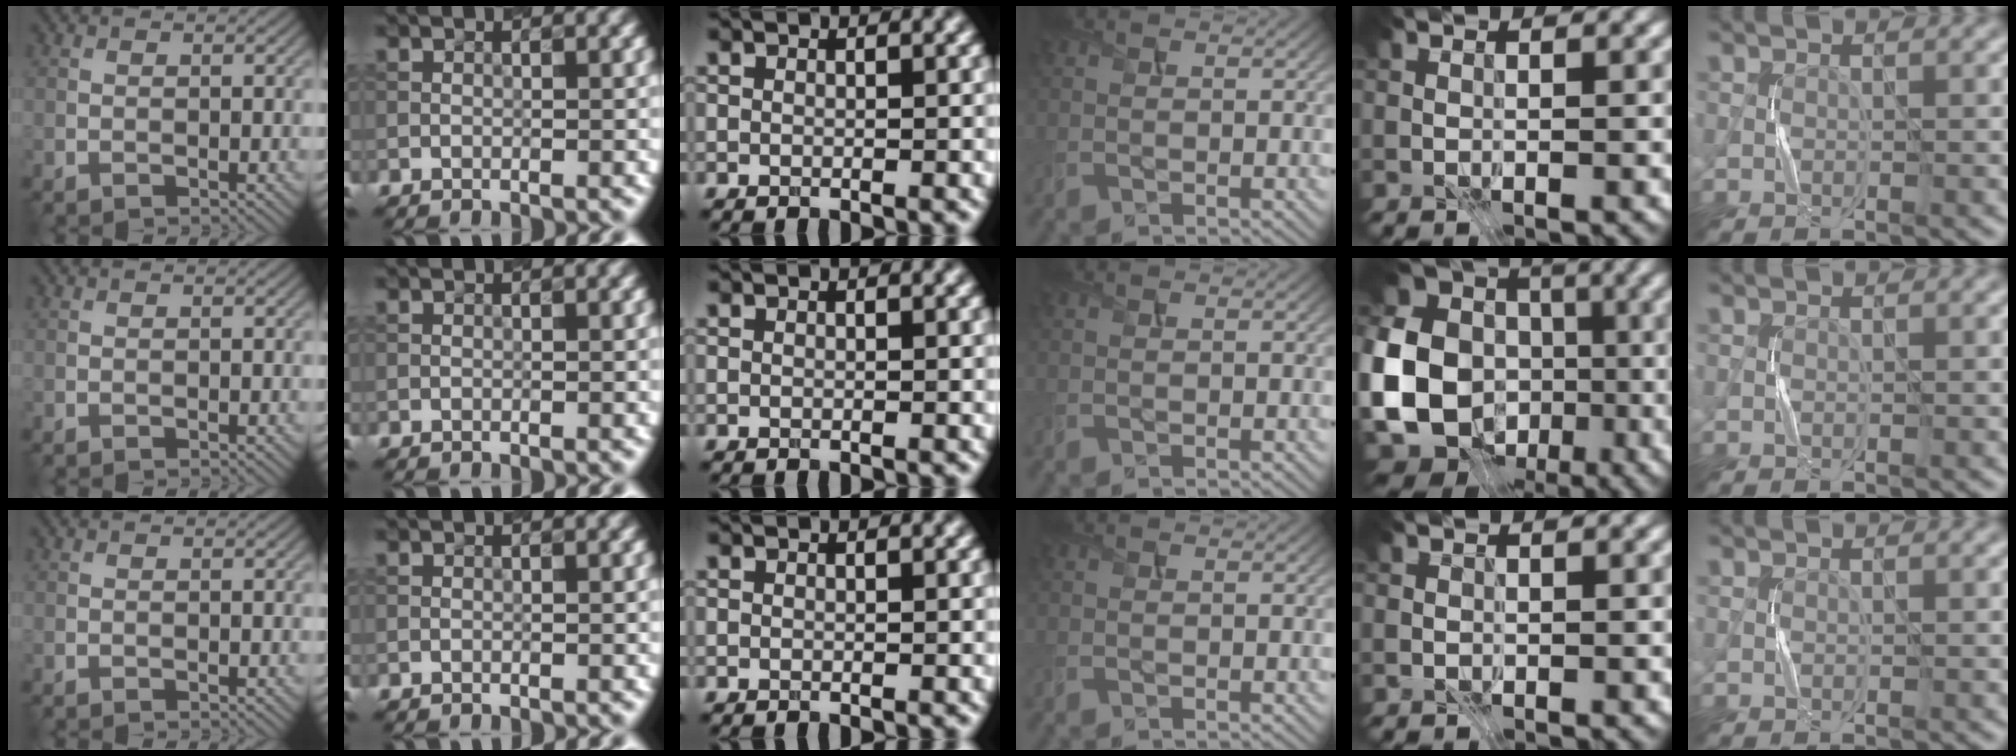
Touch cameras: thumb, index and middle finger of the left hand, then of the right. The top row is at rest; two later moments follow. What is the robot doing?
{"motion": "press", "object": "sticker"}